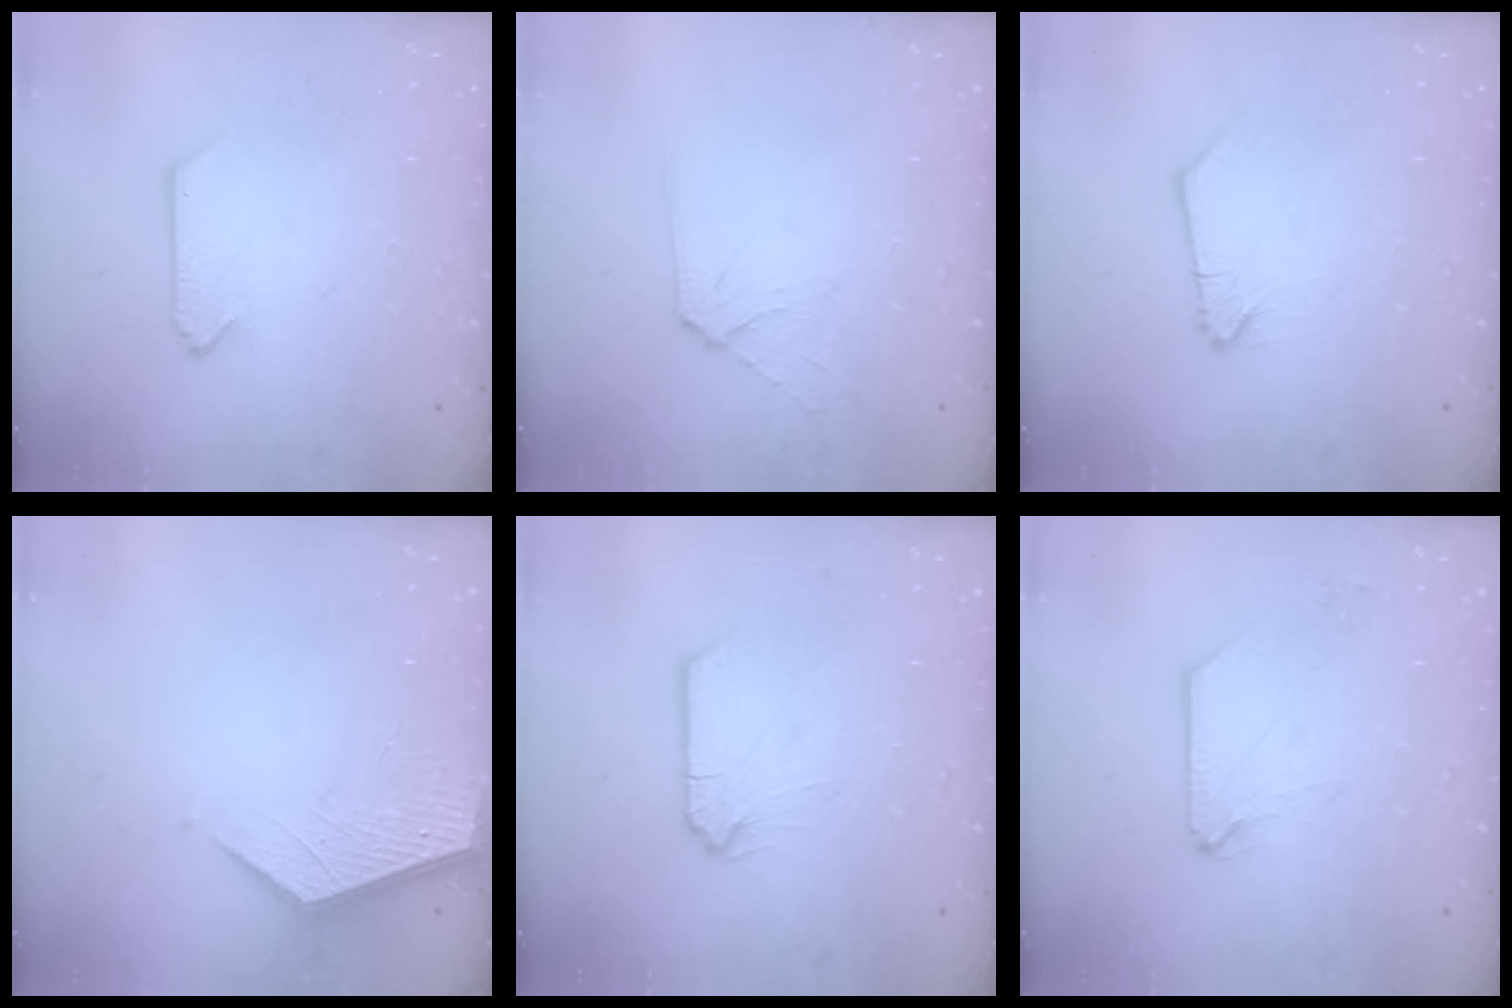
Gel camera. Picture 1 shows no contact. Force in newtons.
{"total": 6.4, "press": 6.3, "slide": 0.7}
{"total": 0.0}
{"total": 3.8, "press": 3.8, "slide": 0.4}
{"total": 0.9, "press": 0.9, "slide": 0.1}
{"total": 0.8, "press": 0.8, "slide": 0.2}